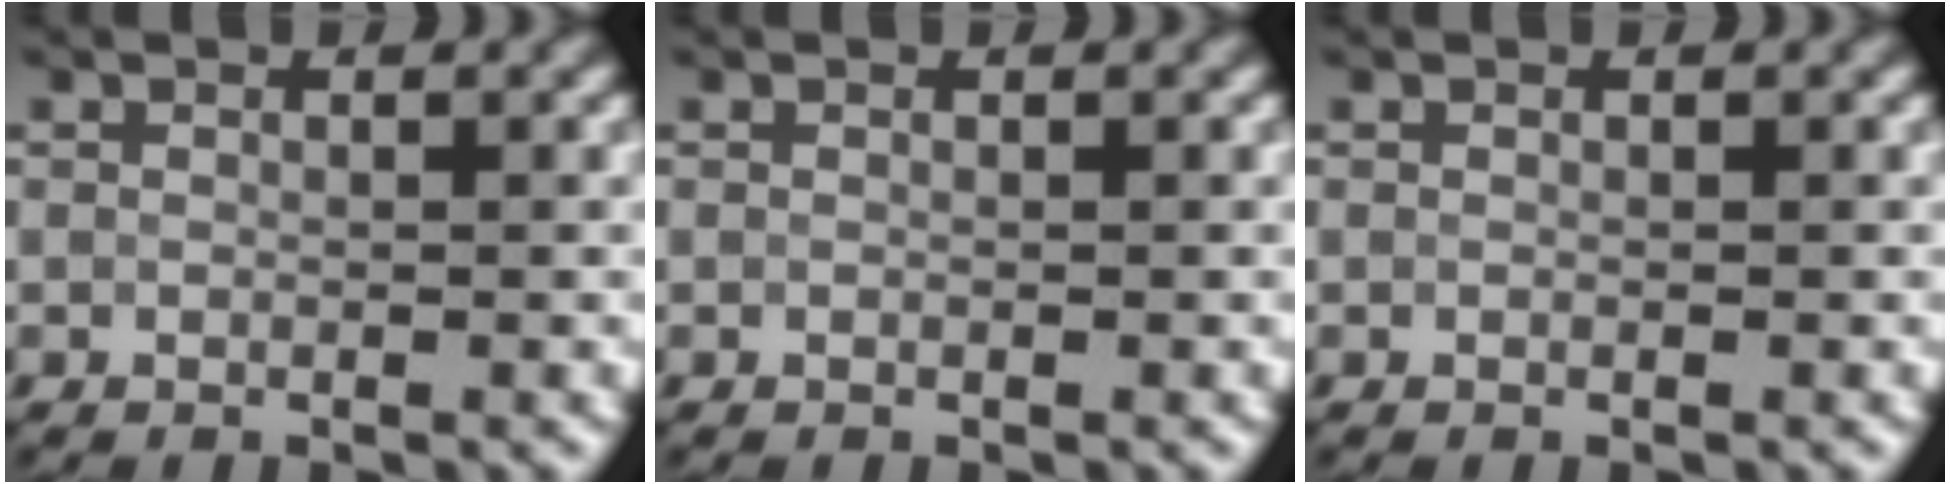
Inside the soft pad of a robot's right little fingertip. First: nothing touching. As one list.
[{"total": 0.0}, {"total": 0.0}]